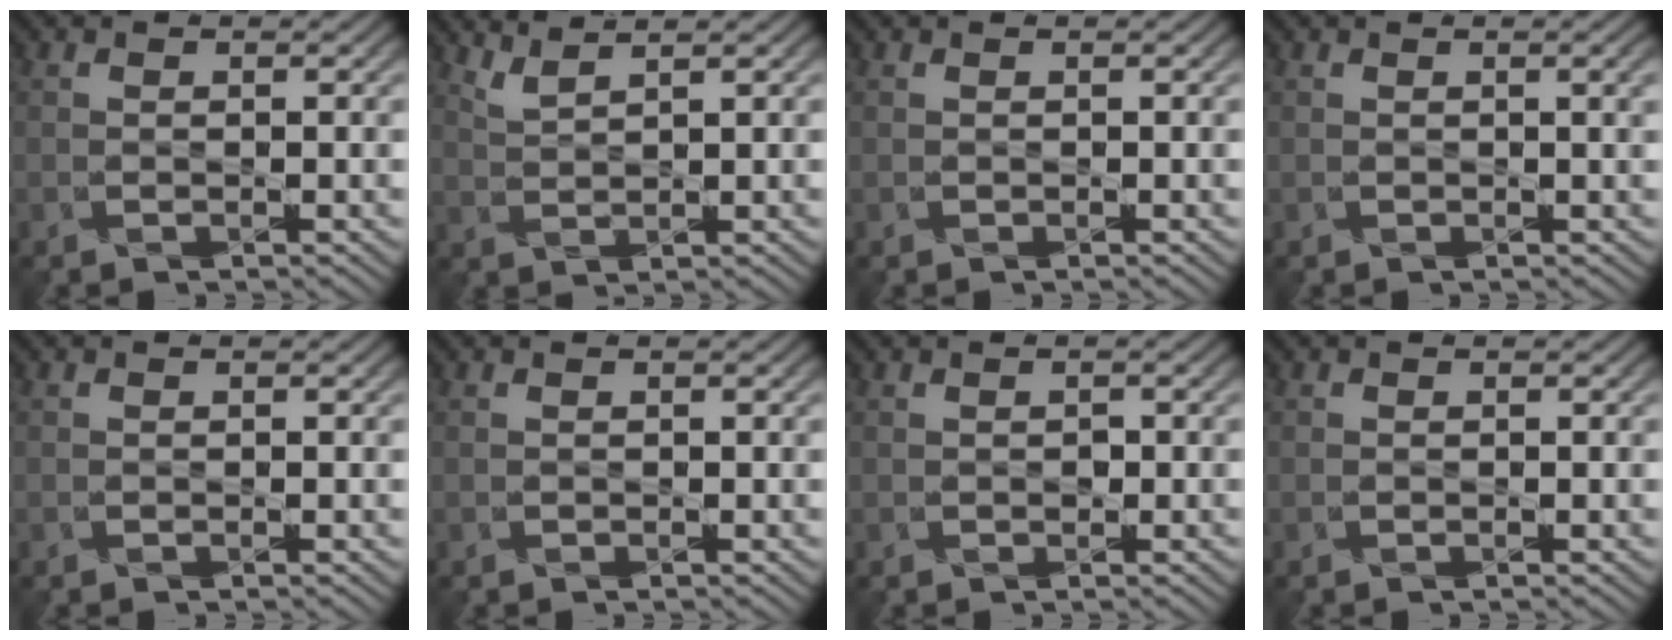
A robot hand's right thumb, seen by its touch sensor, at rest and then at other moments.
{"total": 2.8, "force": [2.8, 0.0, -0.2], "torque": [0.009, -0.002, 0.060]}
{"total": 0.0}
{"total": 1.9, "force": [0.7, 0.5, 1.7], "torque": [-0.018, 0.004, 0.011]}
{"total": 0.0}
{"total": 0.0}
{"total": 0.9, "force": [-0.1, 0.8, -0.2], "torque": [0.006, -0.002, 0.000]}
{"total": 0.0}